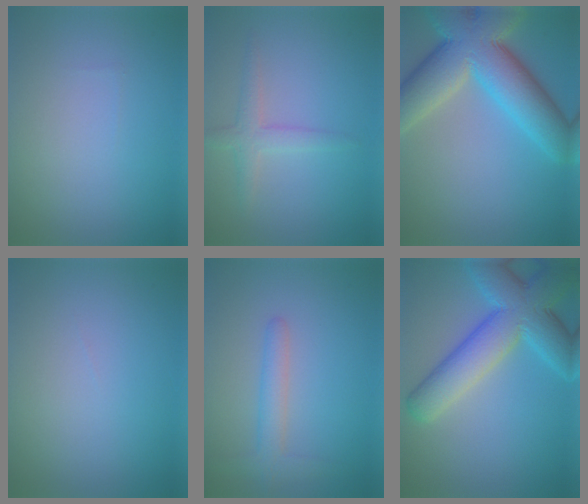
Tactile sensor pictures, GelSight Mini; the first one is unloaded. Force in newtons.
{"total": 2.2, "press": 2.2, "slide": 0.1}
{"total": 11.6, "press": 11.6, "slide": 1.0}
{"total": 0.0}
{"total": 2.6, "press": 2.6, "slide": 0.1}
{"total": 9.0, "press": 9.0, "slide": 0.3}